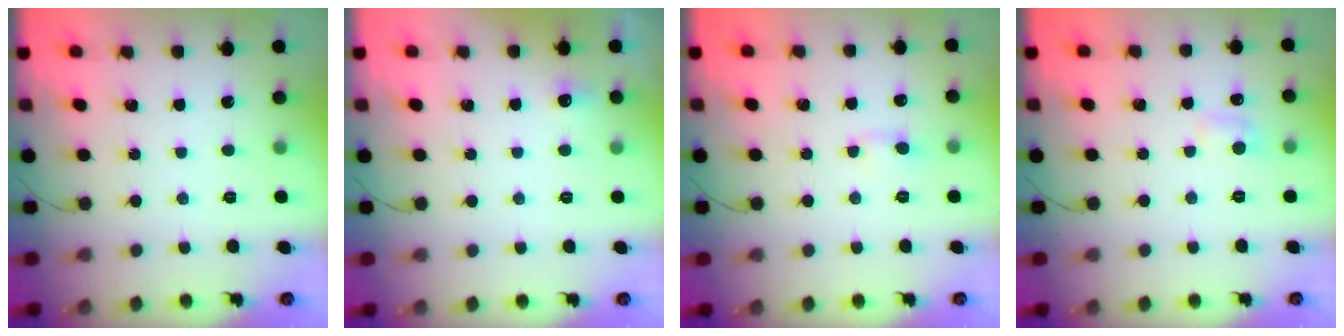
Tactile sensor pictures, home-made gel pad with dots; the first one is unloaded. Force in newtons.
{"total": 4.1, "press": 3.9, "slide": 1.4}
{"total": 2.3, "press": 2.0, "slide": 1.3}
{"total": 5.1, "press": 4.8, "slide": 1.5}